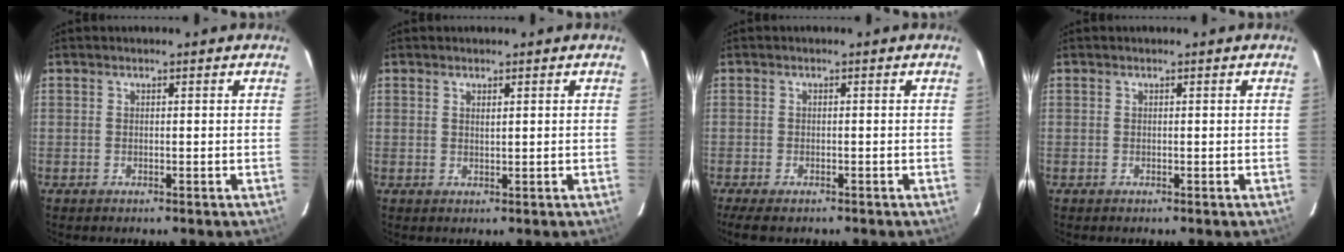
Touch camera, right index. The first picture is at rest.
{"total": 0.9, "force": [0.5, 0.2, 0.7], "torque": [-0.013, 0.002, 0.010]}
{"total": 5.2, "force": [-3.9, 1.8, 2.9], "torque": [-0.069, -0.022, -0.069]}
{"total": 0.0}